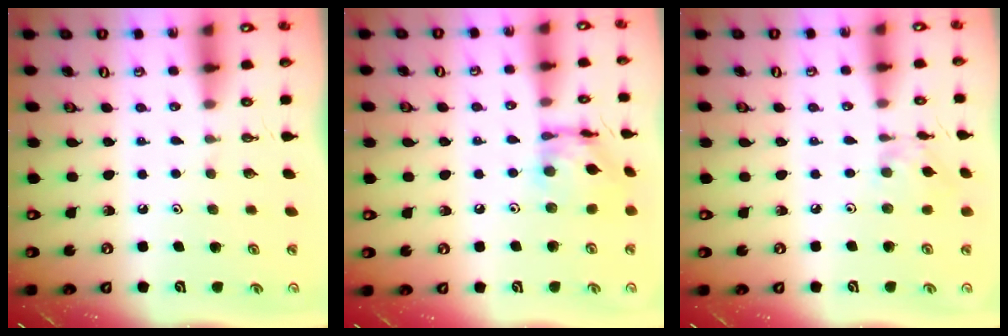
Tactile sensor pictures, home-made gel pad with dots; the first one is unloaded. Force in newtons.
{"total": 11.7, "press": 11.7, "slide": 1.0}
{"total": 2.2, "press": 2.2, "slide": 0.0}